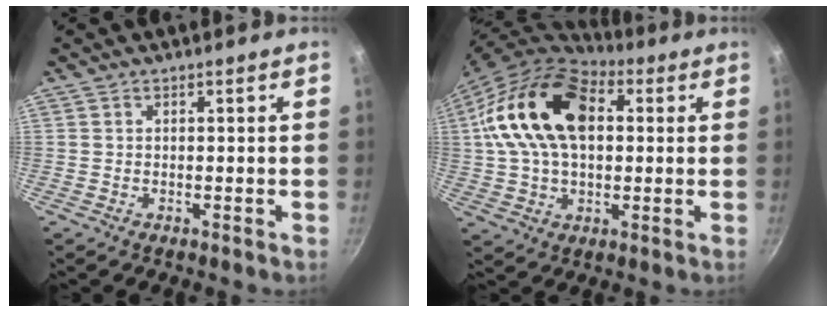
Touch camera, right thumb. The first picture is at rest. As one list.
[{"total": 20.9, "force": [4.0, 13.3, 15.6], "torque": [-0.272, 0.021, 0.057]}]